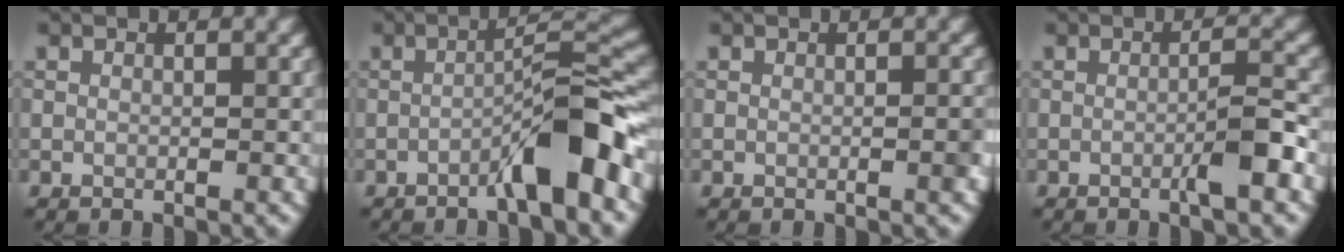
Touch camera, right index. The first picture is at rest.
{"total": 6.4, "force": [-2.9, 0.9, 5.7], "torque": [-0.085, 0.022, -0.054]}
{"total": 1.1, "force": [-0.3, 0.1, 1.1], "torque": [-0.014, 0.004, -0.004]}
{"total": 2.9, "force": [-1.0, 0.1, 2.7], "torque": [-0.042, 0.008, -0.021]}